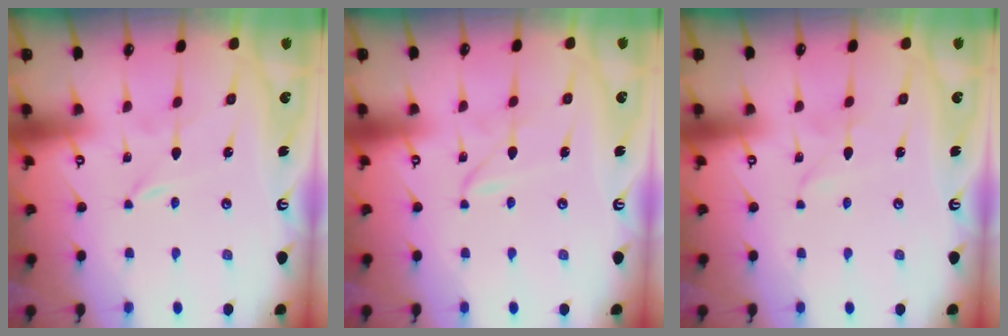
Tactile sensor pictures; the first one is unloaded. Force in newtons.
{"total": 2.0, "press": 2.0, "slide": 0.2}
{"total": 2.1, "press": 2.1, "slide": 0.2}